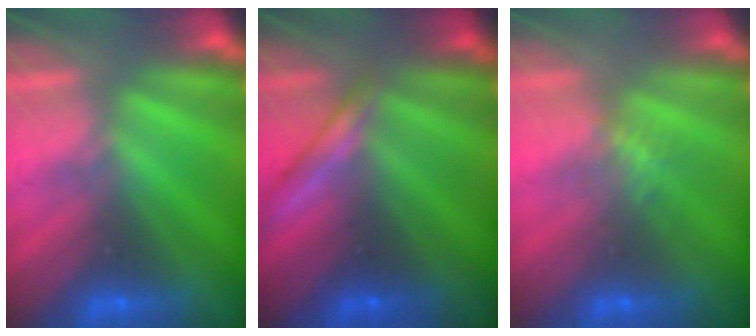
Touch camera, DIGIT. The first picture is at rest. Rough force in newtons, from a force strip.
{"total": 1.9}
{"total": 2.1}